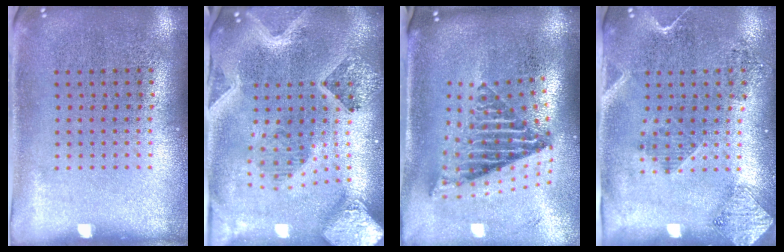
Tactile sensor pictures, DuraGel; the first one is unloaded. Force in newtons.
{"total": 4.2, "press": 3.3, "slide": 2.7}
{"total": 2.7, "press": 1.8, "slide": 2.0}
{"total": 2.0, "press": 1.7, "slide": 1.1}